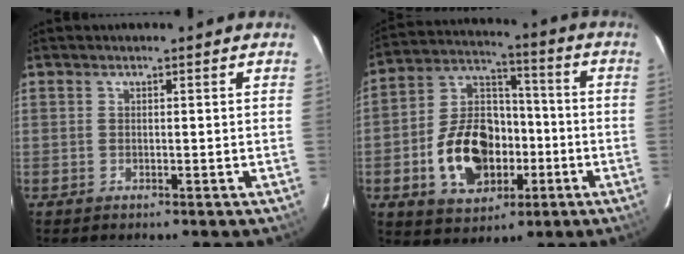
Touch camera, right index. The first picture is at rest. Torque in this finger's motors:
{"motor_torque": [1.88, -0.26, 0.36, 0.10]}